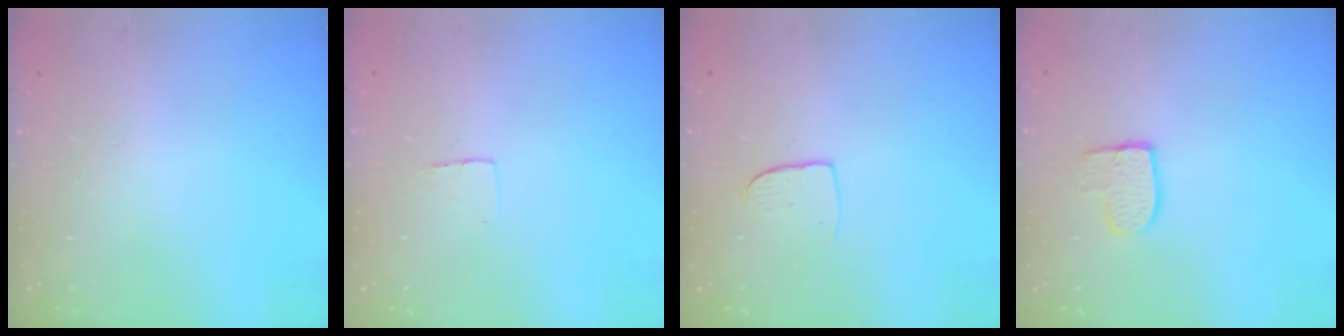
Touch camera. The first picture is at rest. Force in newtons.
{"total": 3.0, "press": 3.0, "slide": 0.2}
{"total": 4.1, "press": 4.1, "slide": 0.3}
{"total": 7.9, "press": 7.9, "slide": 0.5}